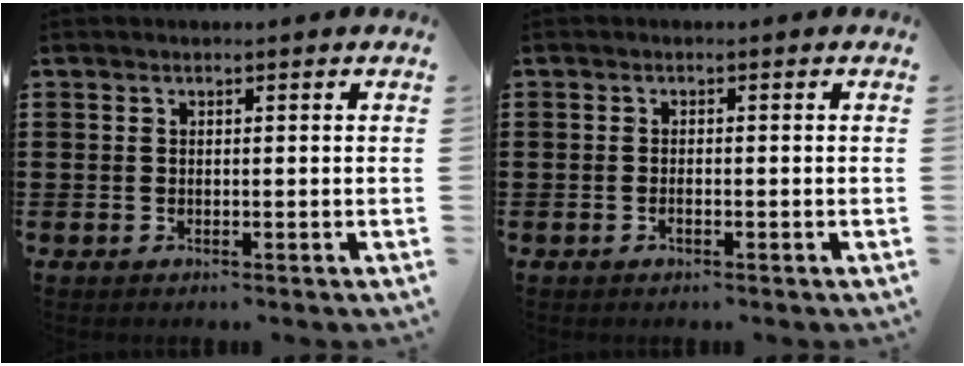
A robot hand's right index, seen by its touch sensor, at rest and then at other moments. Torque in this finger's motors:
{"motor_torque": [0.24, 1.89, 0.01, 0.00]}